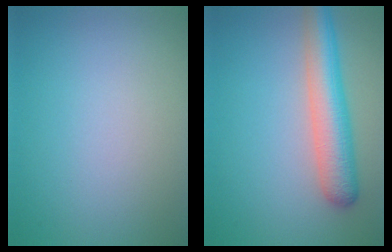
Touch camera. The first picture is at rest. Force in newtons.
{"total": 5.7, "press": 5.7, "slide": 0.2}